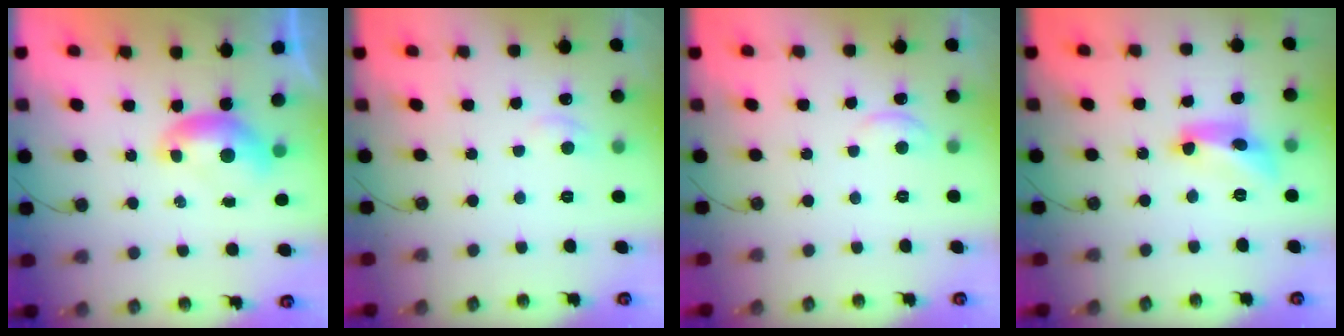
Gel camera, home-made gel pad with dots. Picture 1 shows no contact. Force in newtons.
{"total": 0.8, "press": 0.2, "slide": 0.8}
{"total": 2.0, "press": 2.0, "slide": 0.3}
{"total": 9.7, "press": 9.7, "slide": 0.8}